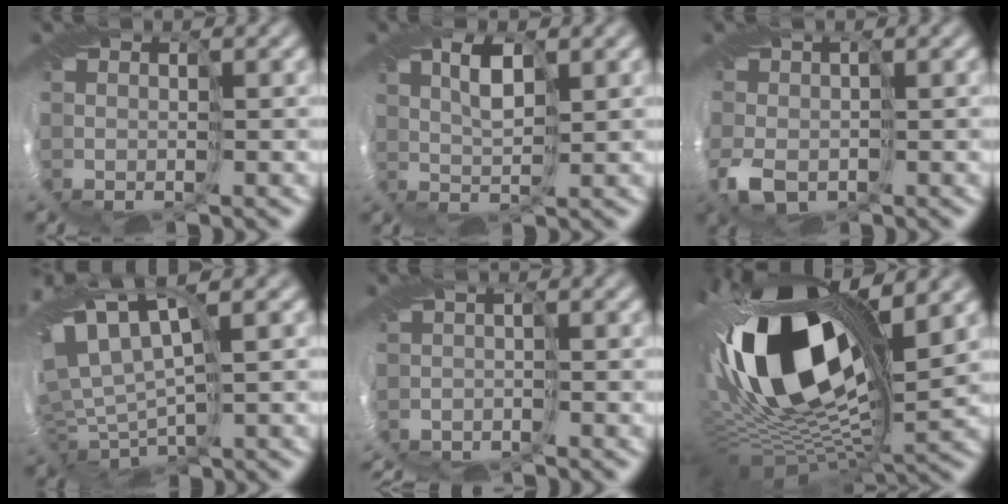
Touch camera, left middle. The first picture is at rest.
{"total": 2.2, "force": [0.7, 0.9, 1.8], "torque": [-0.037, 0.006, 0.014]}
{"total": 3.7, "force": [-1.2, 2.4, 2.4], "torque": [-0.062, -0.001, -0.025]}
{"total": 10.2, "force": [2.6, 5.0, 8.5], "torque": [-0.193, 0.012, 0.062]}
{"total": 2.3, "force": [-2.2, 0.4, 0.5], "torque": [-0.005, -0.008, -0.043]}
{"total": 18.4, "force": [3.7, 9.3, 15.5], "torque": [-0.286, 0.005, 0.058]}